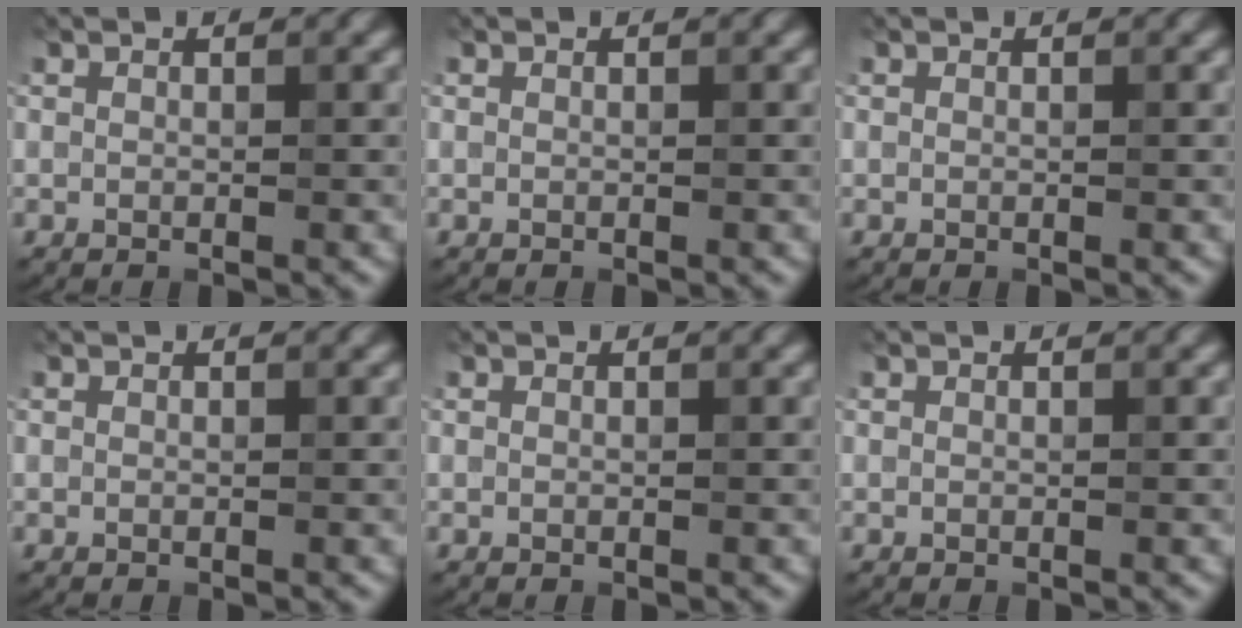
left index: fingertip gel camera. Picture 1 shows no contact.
{"total": 0.0}
{"total": 0.0}
{"total": 0.0}
{"total": 0.0}
{"total": 0.0}